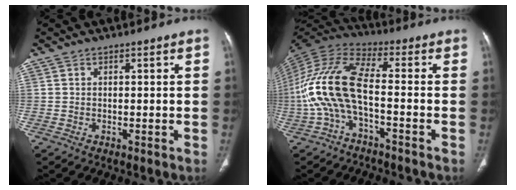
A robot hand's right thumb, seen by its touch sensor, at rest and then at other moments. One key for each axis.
{"total": 13.1, "fx": -3.4, "fy": 4.8, "fz": 11.7, "tx": -0.264, "ty": 0.049, "tz": -0.076}